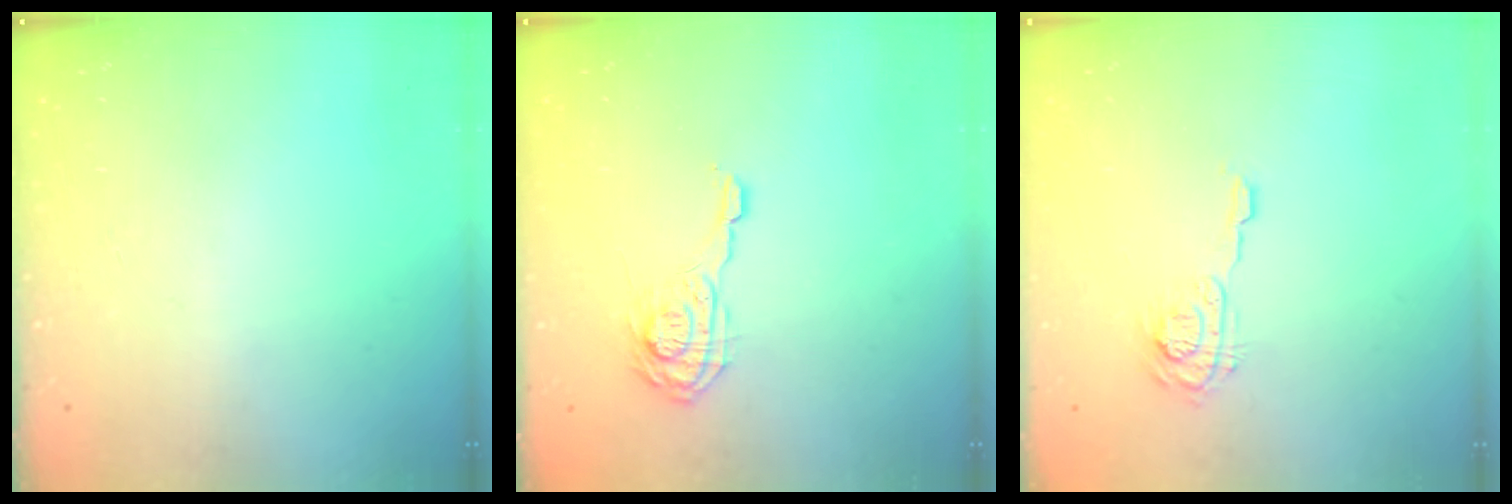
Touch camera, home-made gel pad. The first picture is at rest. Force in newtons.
{"total": 10.3, "press": 10.3, "slide": 0.8}
{"total": 8.7, "press": 8.7, "slide": 0.6}